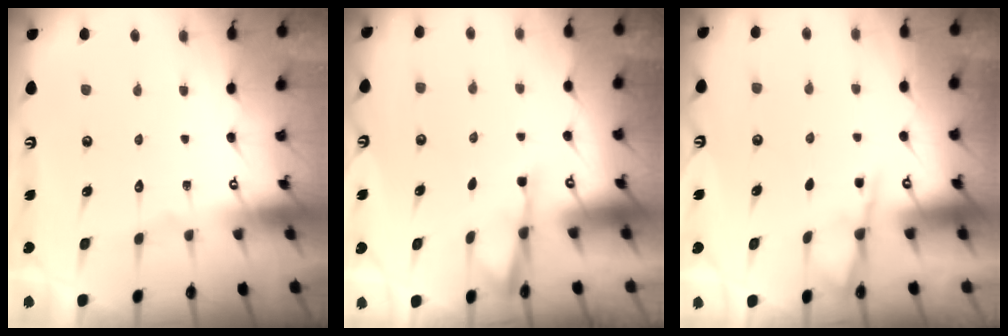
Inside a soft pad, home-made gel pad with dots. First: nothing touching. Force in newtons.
{"total": 2.4, "press": 2.3, "slide": 0.4}
{"total": 3.4, "press": 3.4, "slide": 0.5}